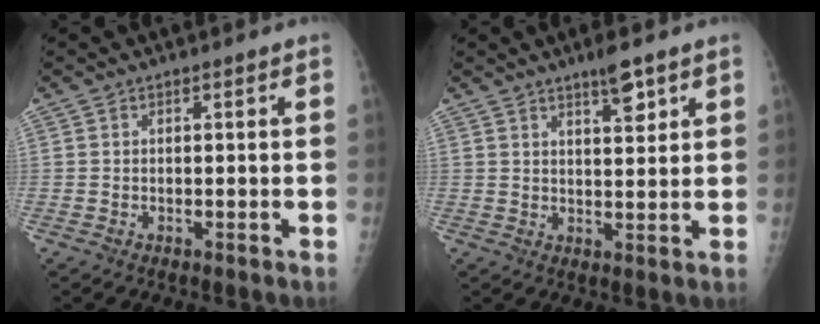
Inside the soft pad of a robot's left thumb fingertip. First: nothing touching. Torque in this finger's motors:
{"motor_torque": [0.00, 0.13, -0.06, -0.14, 0.02]}